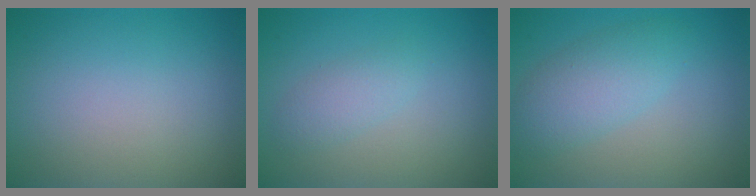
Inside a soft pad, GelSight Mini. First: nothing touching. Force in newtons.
{"total": 1.8, "press": 1.8, "slide": 0.1}
{"total": 3.7, "press": 3.7, "slide": 0.2}